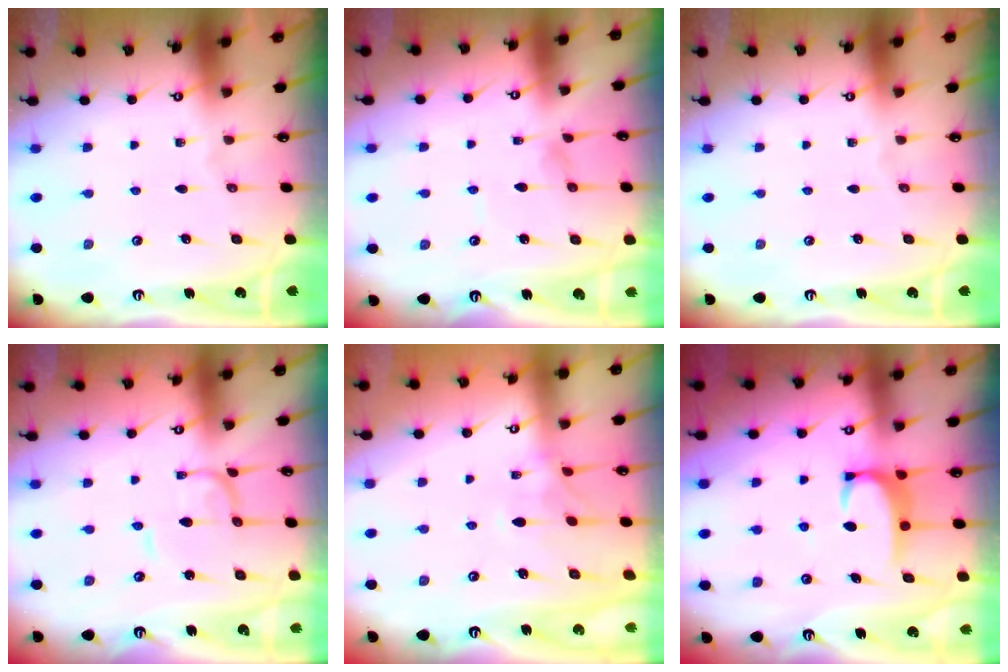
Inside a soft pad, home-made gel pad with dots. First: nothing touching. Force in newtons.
{"total": 0.0}
{"total": 0.0}
{"total": 1.6, "press": 1.6, "slide": 0.1}
{"total": 1.2, "press": 0.8, "slide": 0.9}
{"total": 3.0, "press": 3.0, "slide": 0.5}